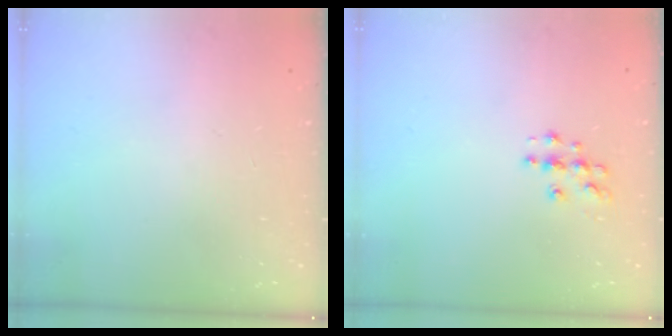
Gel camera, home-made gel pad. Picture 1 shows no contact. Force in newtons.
{"total": 5.2, "press": 5.1, "slide": 0.5}